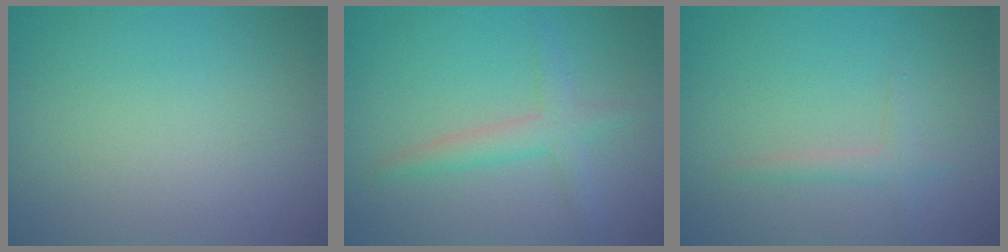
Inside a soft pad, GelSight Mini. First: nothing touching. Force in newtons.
{"total": 2.5, "press": 2.5, "slide": 0.1}
{"total": 1.3, "press": 1.3, "slide": 0.1}